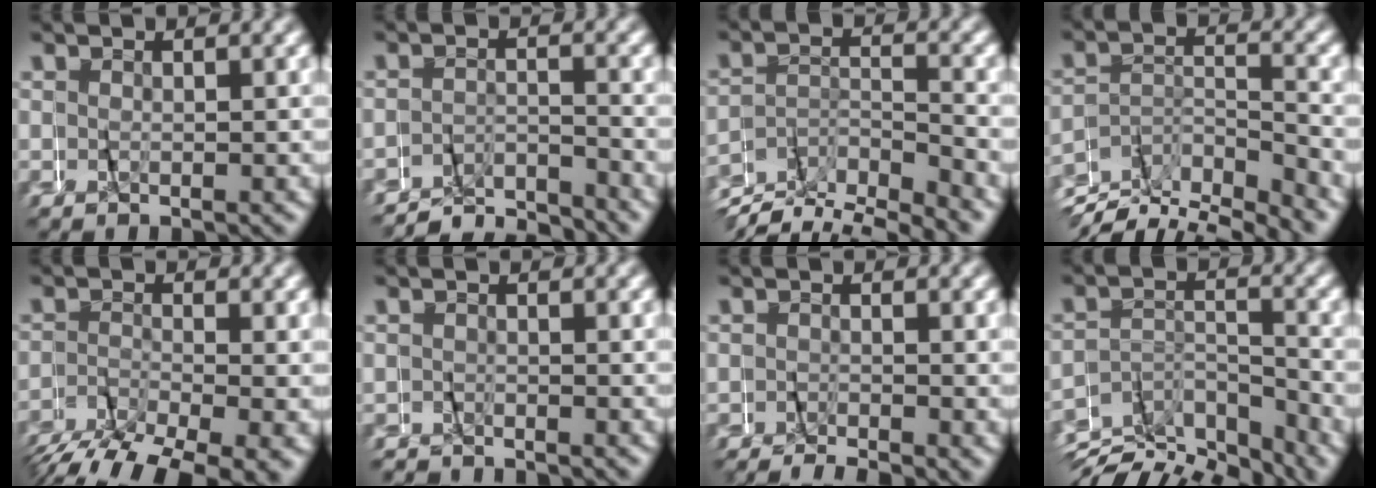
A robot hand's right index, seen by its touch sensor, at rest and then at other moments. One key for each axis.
{"total": 5.9, "fx": -5.8, "fy": 0.8, "fz": 0.2, "tx": 0.000, "ty": -0.012, "tz": -0.100}
{"total": 6.1, "fx": -4.4, "fy": 2.7, "fz": 3.3, "tx": -0.047, "ty": -0.001, "tz": -0.083}
{"total": 5.7, "fx": -3.9, "fy": 2.6, "fz": 3.2, "tx": -0.034, "ty": 0.013, "tz": -0.081}
{"total": 5.7, "fx": -5.1, "fy": 1.1, "fz": 2.3, "tx": -0.045, "ty": -0.008, "tz": -0.081}
{"total": 1.3, "fx": -0.3, "fy": 1.3, "fz": 0.0, "tx": -0.002, "ty": 0.010, "tz": -0.019}
{"total": 2.7, "fx": -2.2, "fy": 1.1, "fz": 1.1, "tx": -0.012, "ty": -0.003, "tz": -0.040}
{"total": 5.2, "fx": -4.4, "fy": 1.9, "fz": 2.0, "tx": -0.011, "ty": 0.008, "tz": -0.089}